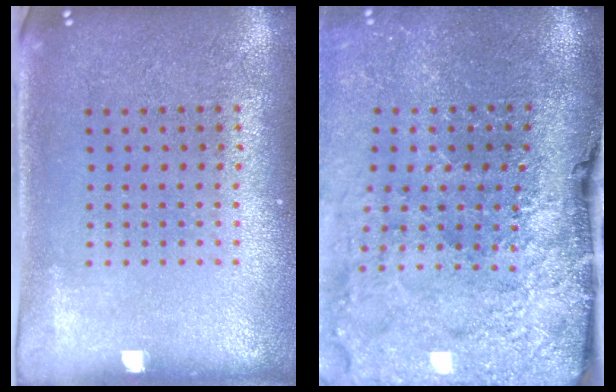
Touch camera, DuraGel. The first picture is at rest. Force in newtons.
{"total": 4.8, "press": 3.7, "slide": 3.0}